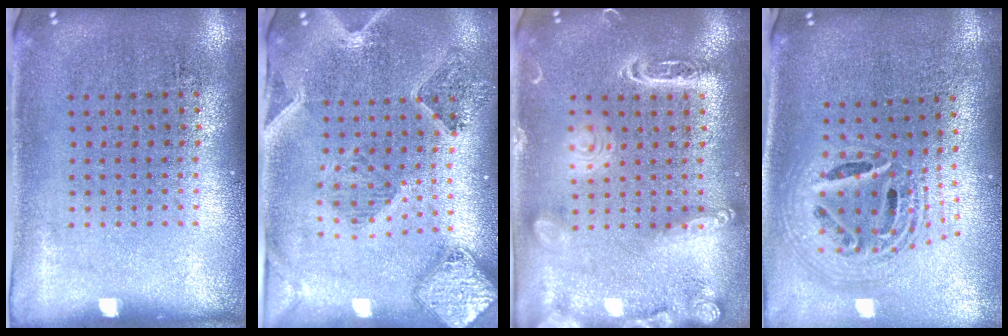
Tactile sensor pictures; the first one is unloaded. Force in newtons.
{"total": 1.5, "press": 1.4, "slide": 0.3}
{"total": 2.0, "press": 1.9, "slide": 0.1}
{"total": 2.4, "press": 1.8, "slide": 1.6}